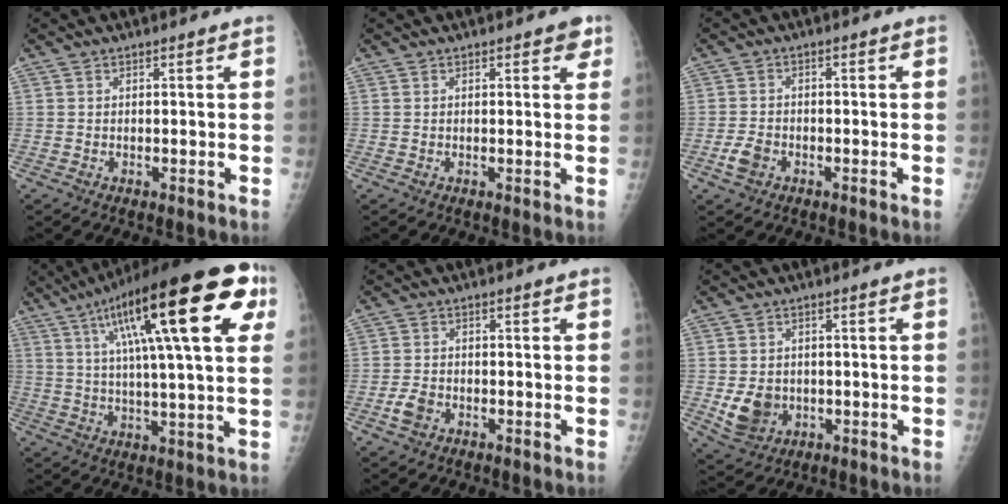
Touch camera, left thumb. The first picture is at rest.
{"total": 2.2, "force": [1.3, 1.1, 1.5], "torque": [0.000, -0.002, 0.010]}
{"total": 3.4, "force": [-1.8, 2.3, 1.8], "torque": [-0.034, 0.008, -0.030]}
{"total": 27.0, "force": [10.6, 6.8, 23.9], "torque": [-0.353, 0.016, 0.156]}
{"total": 3.2, "force": [-1.7, 2.1, 1.7], "torque": [-0.033, 0.008, -0.029]}
{"total": 6.8, "force": [-1.2, 5.7, 3.5], "torque": [-0.045, 0.002, -0.005]}